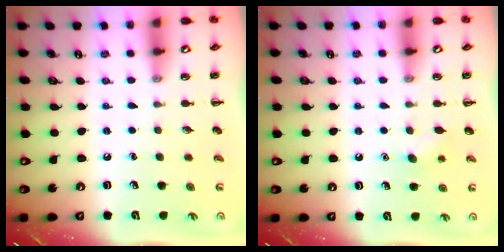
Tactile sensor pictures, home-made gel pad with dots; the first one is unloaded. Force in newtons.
{"total": 3.8, "press": 3.7, "slide": 0.8}